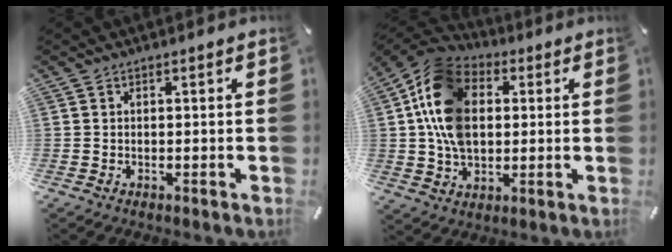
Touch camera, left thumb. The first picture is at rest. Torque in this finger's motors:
{"motor_torque": [2.48, 2.53, 2.20, -0.57, 0.62]}